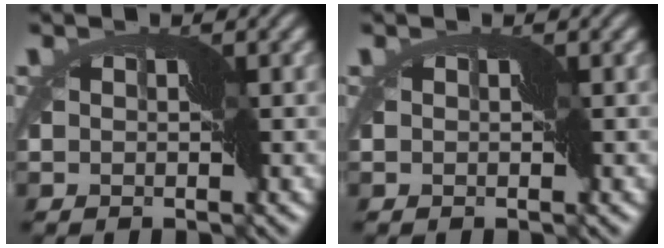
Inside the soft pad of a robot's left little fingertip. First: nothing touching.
{"total": 0.0}